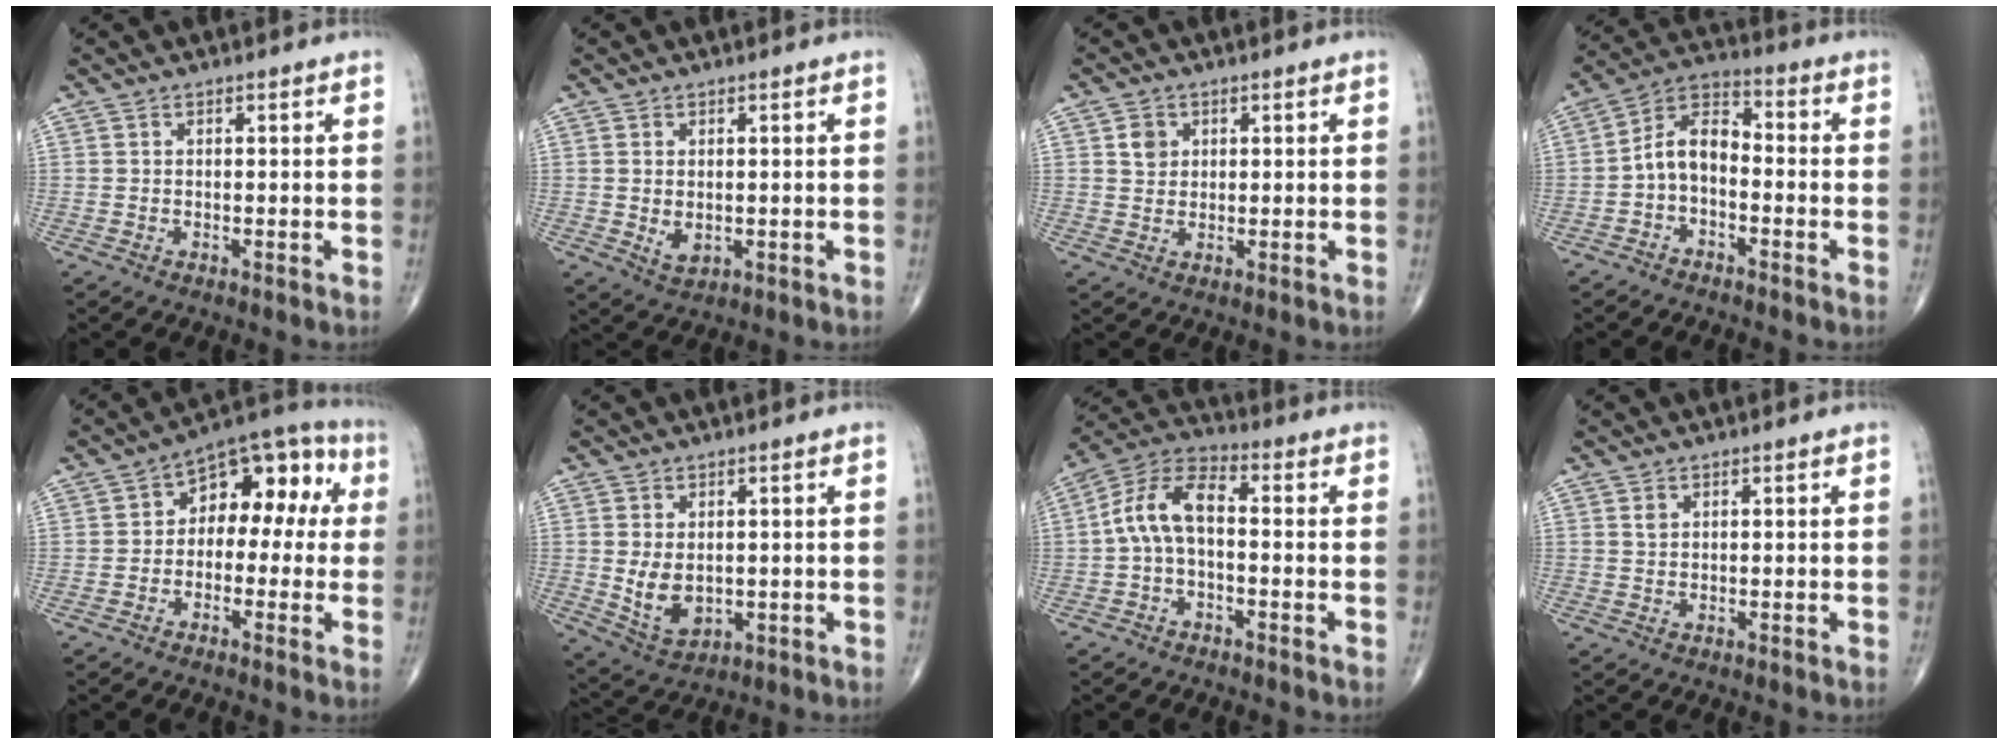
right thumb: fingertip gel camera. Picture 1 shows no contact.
{"total": 3.1, "force": [-0.1, 2.0, 2.3], "torque": [-0.035, -0.008, 0.005]}
{"total": 3.1, "force": [1.1, 2.6, 1.3], "torque": [-0.010, -0.005, 0.018]}
{"total": 8.0, "force": [-1.9, 4.9, 6.0], "torque": [-0.099, 0.039, -0.051]}
{"total": 12.2, "force": [0.8, 7.7, 9.4], "torque": [-0.080, 0.052, -0.006]}
{"total": 6.7, "force": [0.0, 4.5, 5.0], "torque": [-0.078, -0.015, 0.016]}
{"total": 9.2, "force": [-0.6, 4.8, 7.9], "torque": [-0.150, 0.036, -0.025]}
{"total": 1.0, "force": [0.5, 0.7, 0.5], "torque": [-0.007, -0.001, 0.010]}